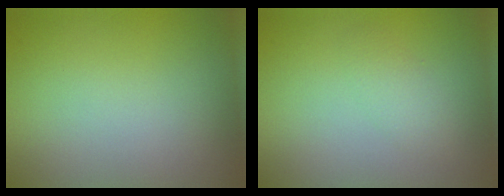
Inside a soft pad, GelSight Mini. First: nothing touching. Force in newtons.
{"total": 1.6, "press": 1.6, "slide": 0.1}